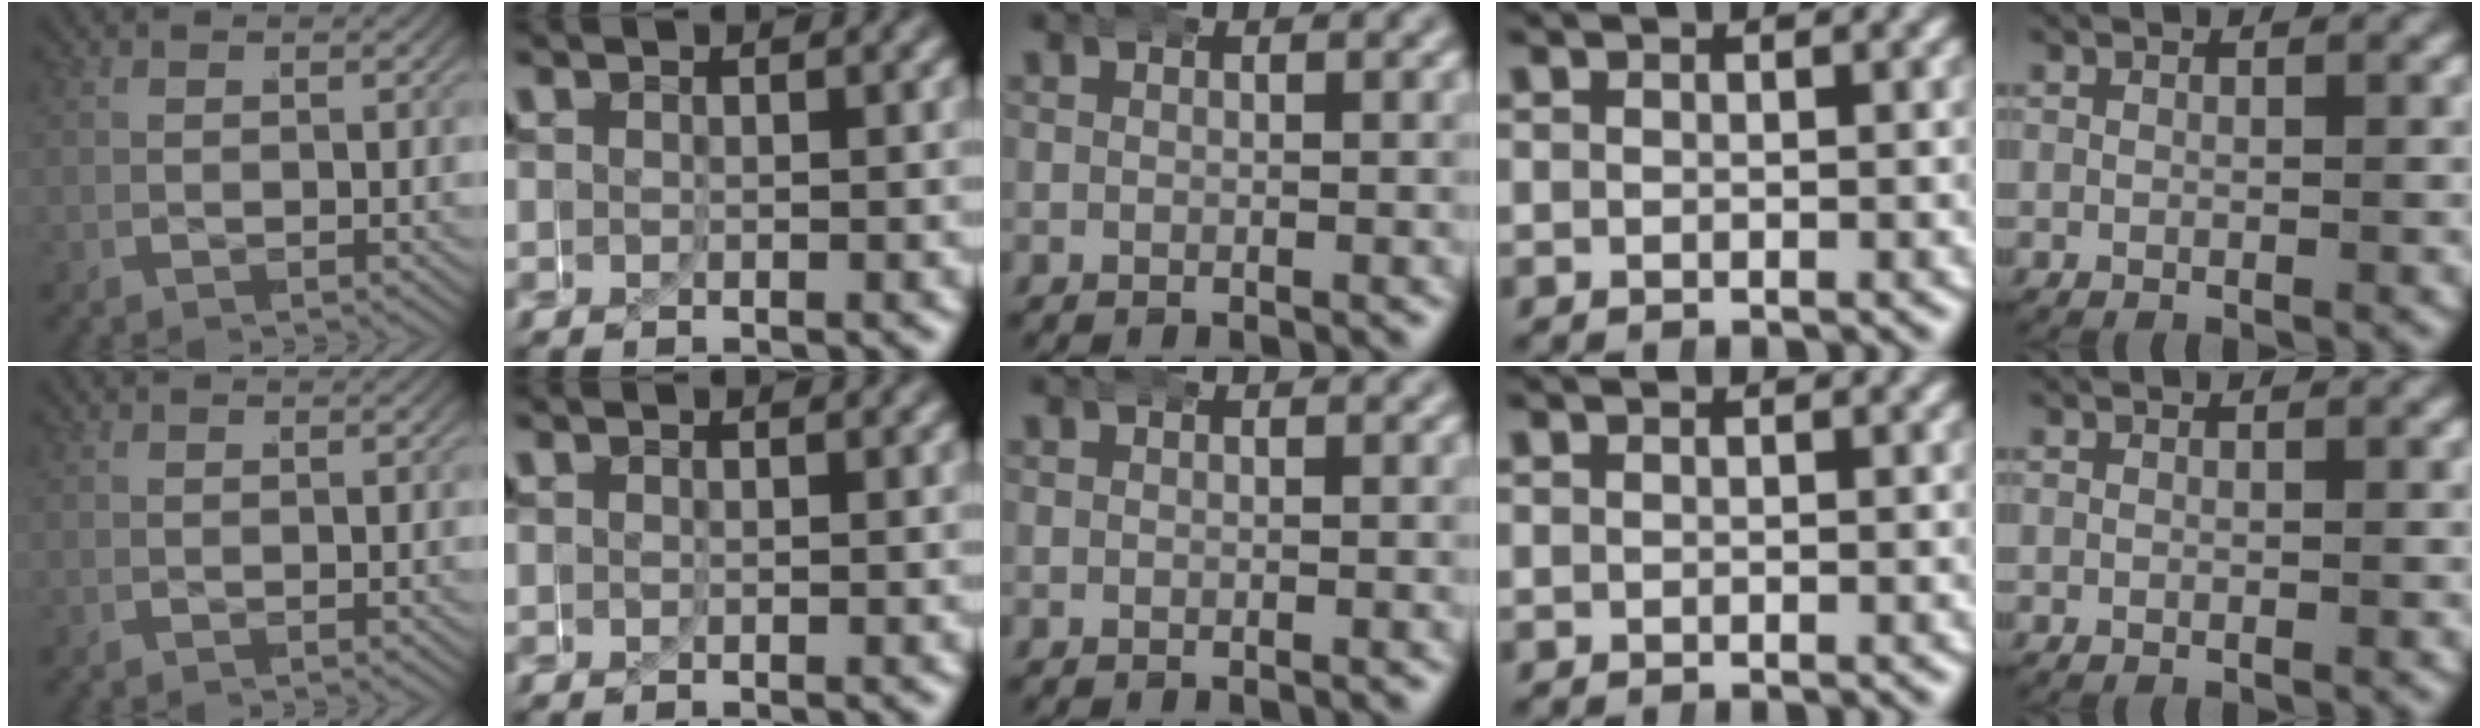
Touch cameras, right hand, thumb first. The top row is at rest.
{}